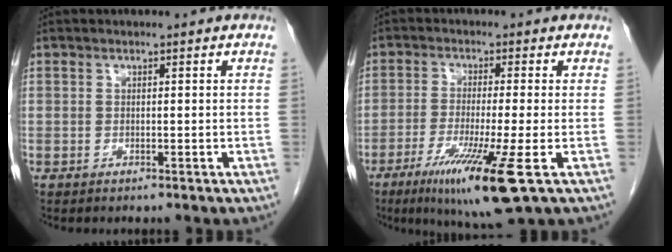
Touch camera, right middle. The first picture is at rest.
{"total": 11.2, "force": [-5.3, -0.7, 9.9], "torque": [-0.182, -0.041, -0.087]}